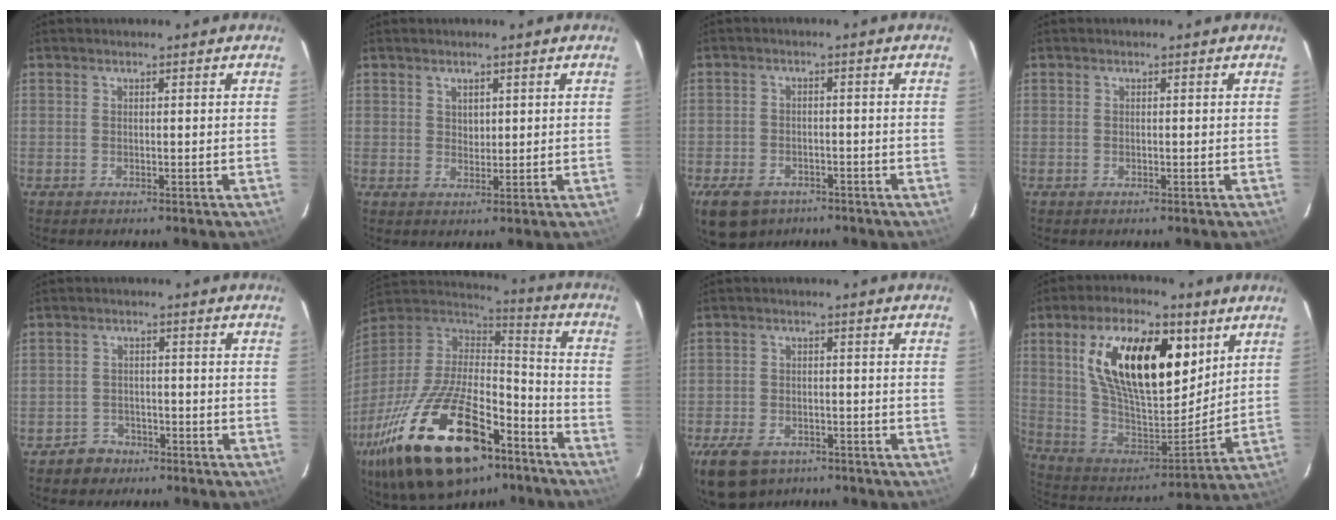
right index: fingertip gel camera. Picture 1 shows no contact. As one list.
[{"total": 2.3, "force": [1.2, 1.6, 0.9], "torque": [-0.009, 0.003, 0.024]}, {"total": 9.7, "force": [-6.2, 6.2, 4.2], "torque": [-0.109, -0.002, -0.096]}, {"total": 0.0}, {"total": 4.4, "force": [-3.0, 3.3, 0.2], "torque": [-0.018, 0.016, -0.045]}, {"total": 33.4, "force": [-19.5, 15.0, 22.6], "torque": [-0.437, -0.033, -0.301]}, {"total": 11.6, "force": [-7.7, 6.9, 5.4], "torque": [-0.141, -0.008, -0.125]}, {"total": 24.5, "force": [9.8, 11.4, 19.3], "torque": [-0.361, 0.014, 0.180]}]